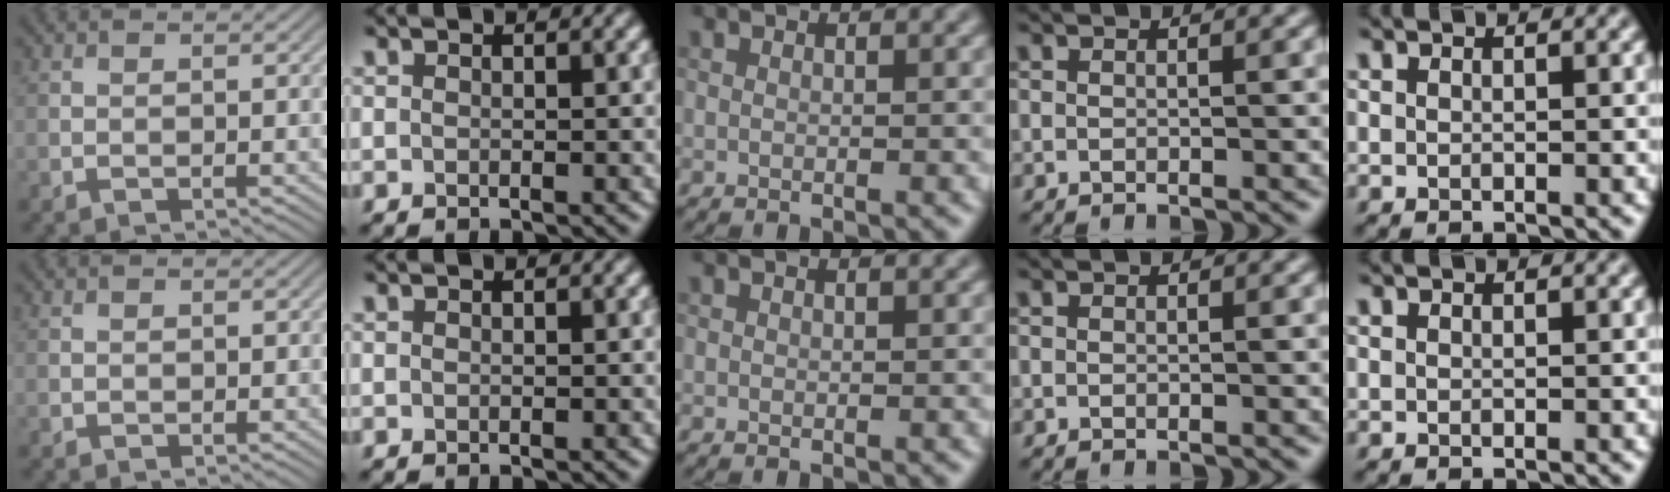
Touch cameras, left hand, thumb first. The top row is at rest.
{}